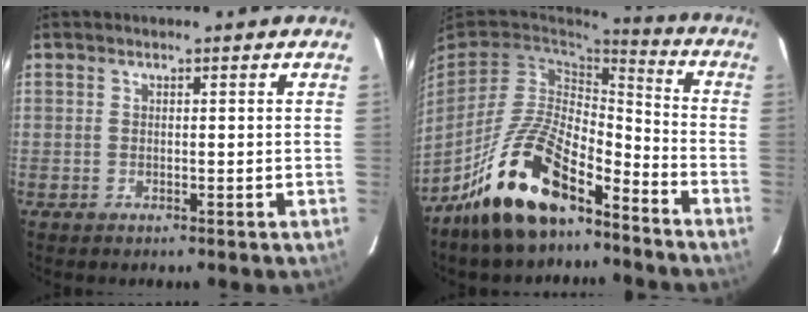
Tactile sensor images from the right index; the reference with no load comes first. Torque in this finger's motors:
{"motor_torque": [0.93, -0.88, 1.05, 0.21]}